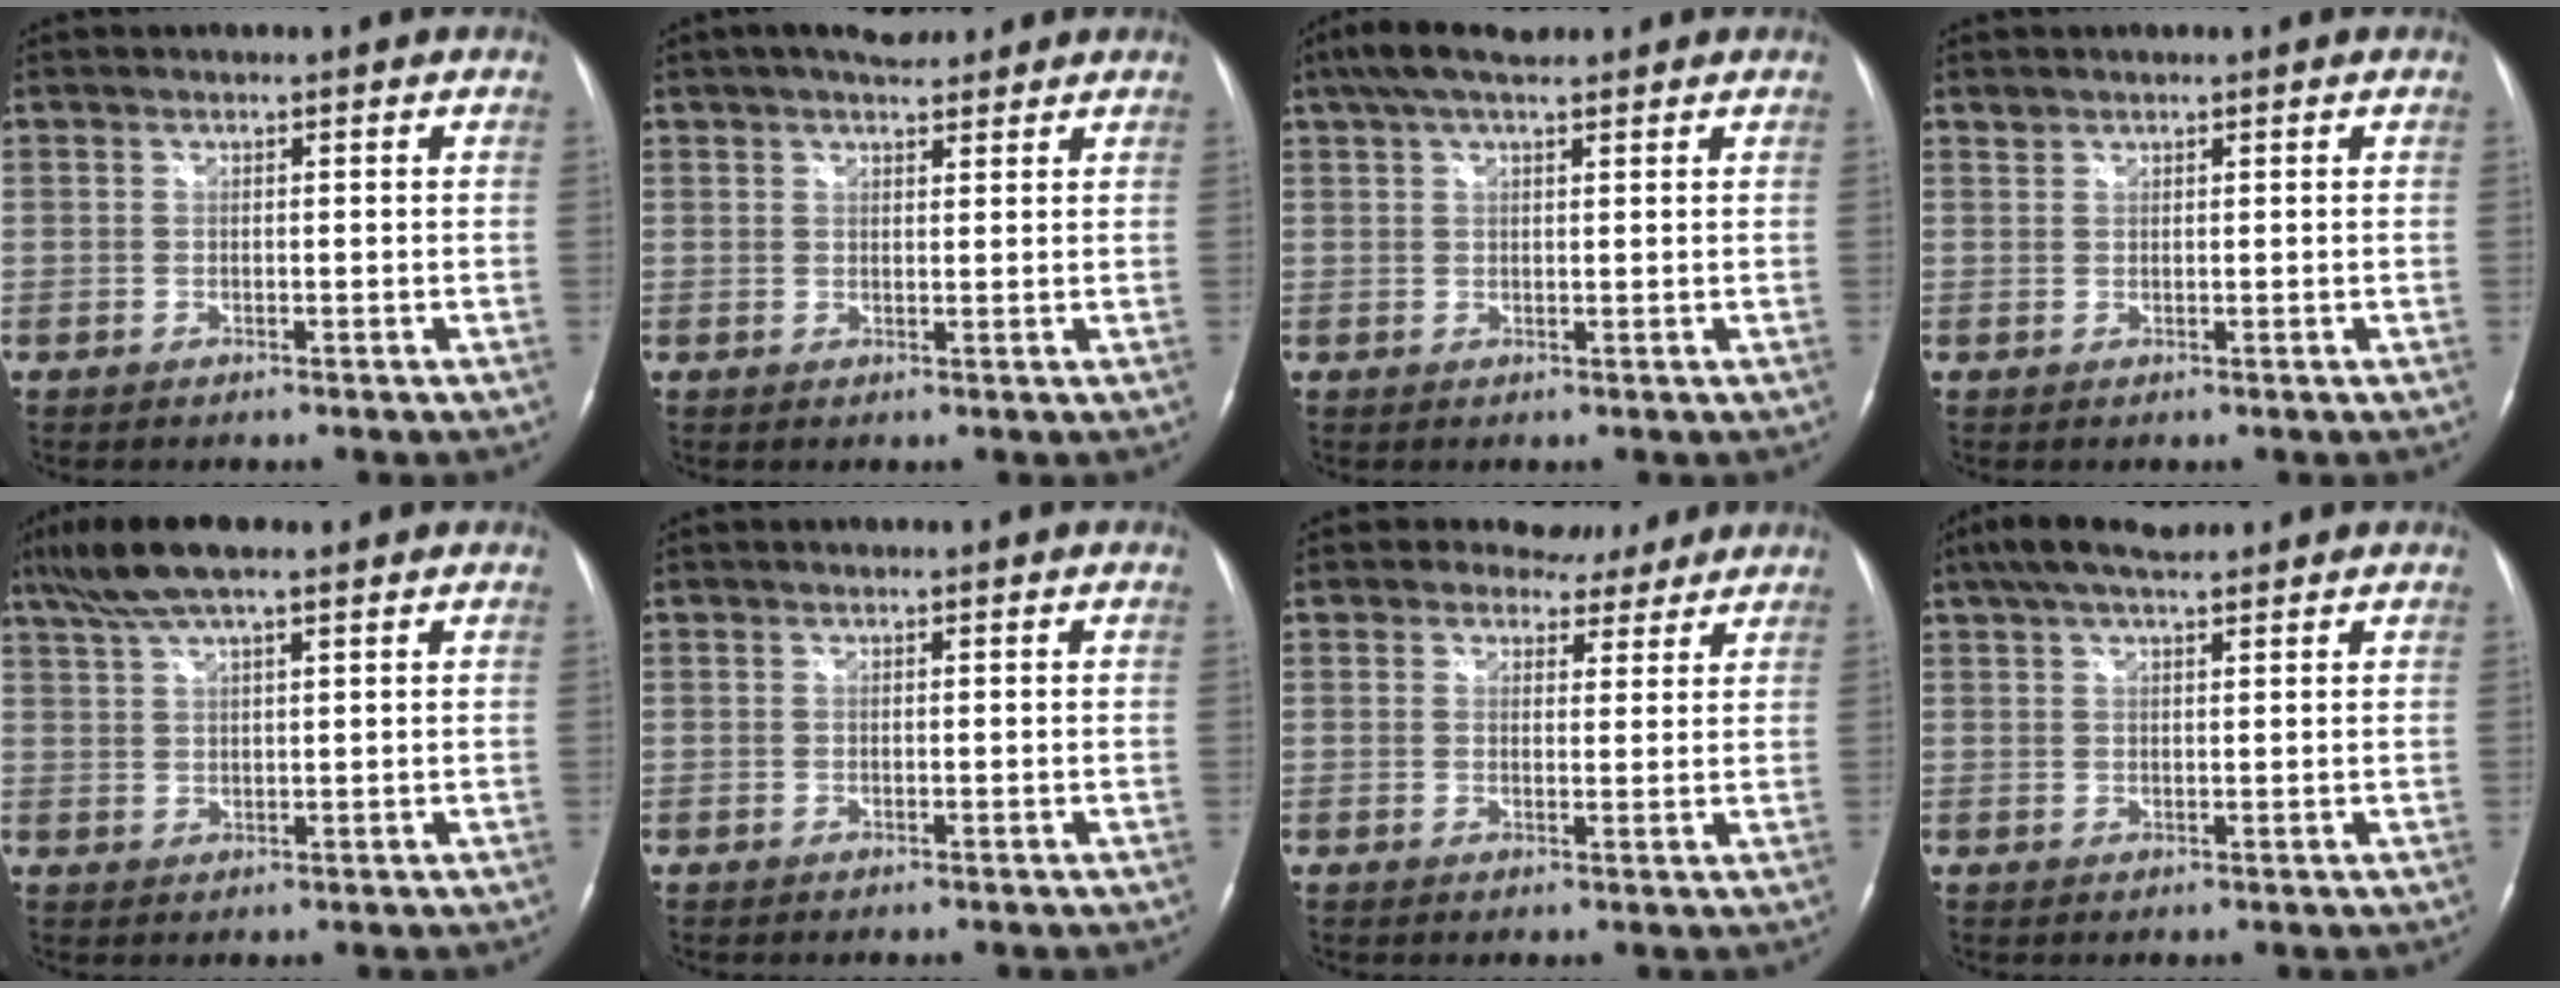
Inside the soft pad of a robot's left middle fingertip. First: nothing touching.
{"total": 5.5, "force": [4.4, 1.8, 2.7], "torque": [-0.046, 0.016, 0.069]}
{"total": 6.5, "force": [5.1, 1.6, 3.7], "torque": [-0.076, 0.031, 0.089]}
{"total": 0.9, "force": [0.8, 0.4, -0.1], "torque": [0.002, 0.004, 0.014]}
{"total": 8.5, "force": [6.2, 1.4, 5.6], "torque": [-0.111, 0.028, 0.108]}
{"total": 0.0}
{"total": 4.4, "force": [3.6, 2.4, 0.4], "torque": [-0.004, 0.000, 0.041]}
{"total": 6.9, "force": [5.6, 1.5, 3.7], "torque": [-0.072, 0.031, 0.096]}